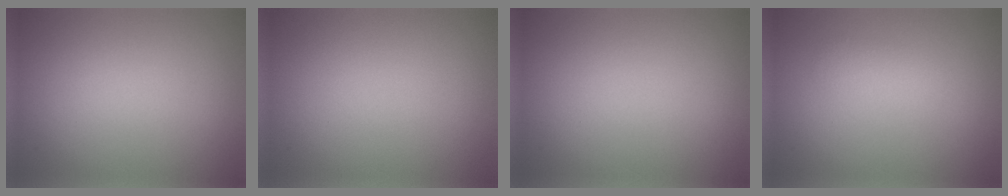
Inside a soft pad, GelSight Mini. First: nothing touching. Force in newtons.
{"total": 0.0}
{"total": 0.0}
{"total": 1.4, "press": 1.4, "slide": 0.1}